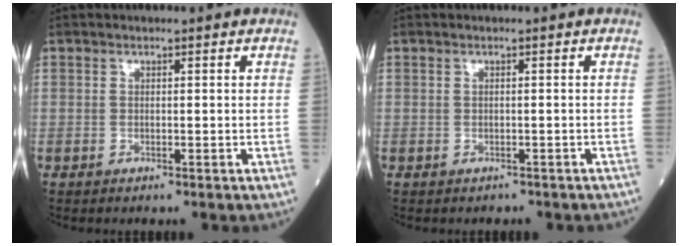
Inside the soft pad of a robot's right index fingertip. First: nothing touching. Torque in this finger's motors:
{"motor_torque": [0.10, -0.03, -0.17, -0.04]}